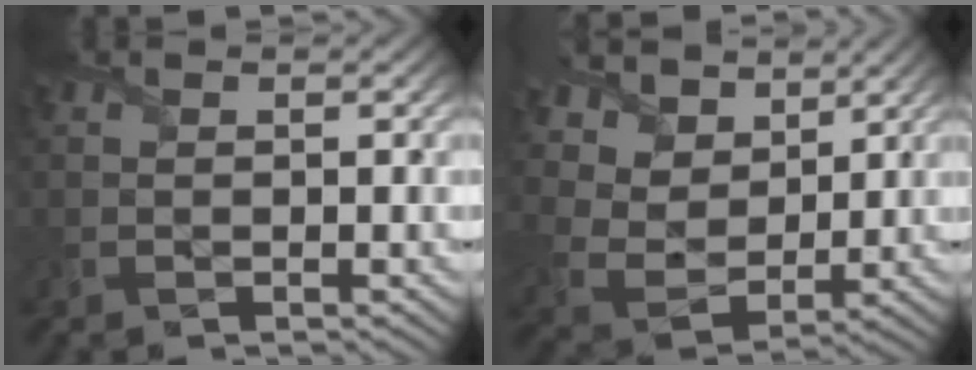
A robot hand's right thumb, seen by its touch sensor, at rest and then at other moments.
{"total": 9.4, "force": [6.1, 6.1, 3.8], "torque": [-0.120, 0.000, 0.113]}